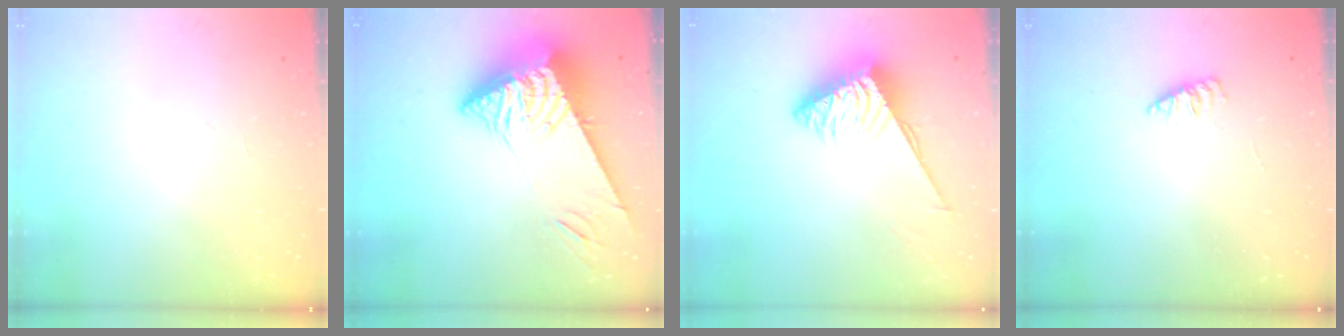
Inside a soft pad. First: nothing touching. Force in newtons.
{"total": 9.8, "press": 9.7, "slide": 0.9}
{"total": 4.0, "press": 3.9, "slide": 0.5}
{"total": 1.8, "press": 1.8, "slide": 0.4}